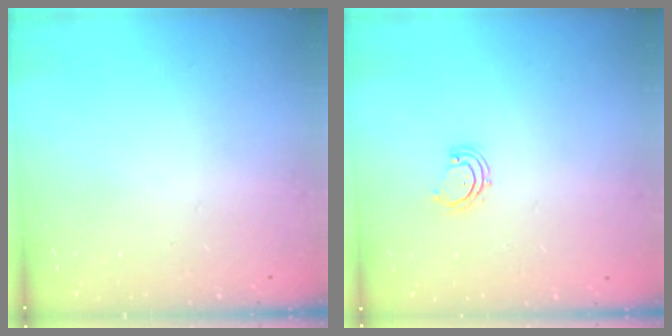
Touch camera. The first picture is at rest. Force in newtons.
{"total": 2.6, "press": 2.6, "slide": 0.3}